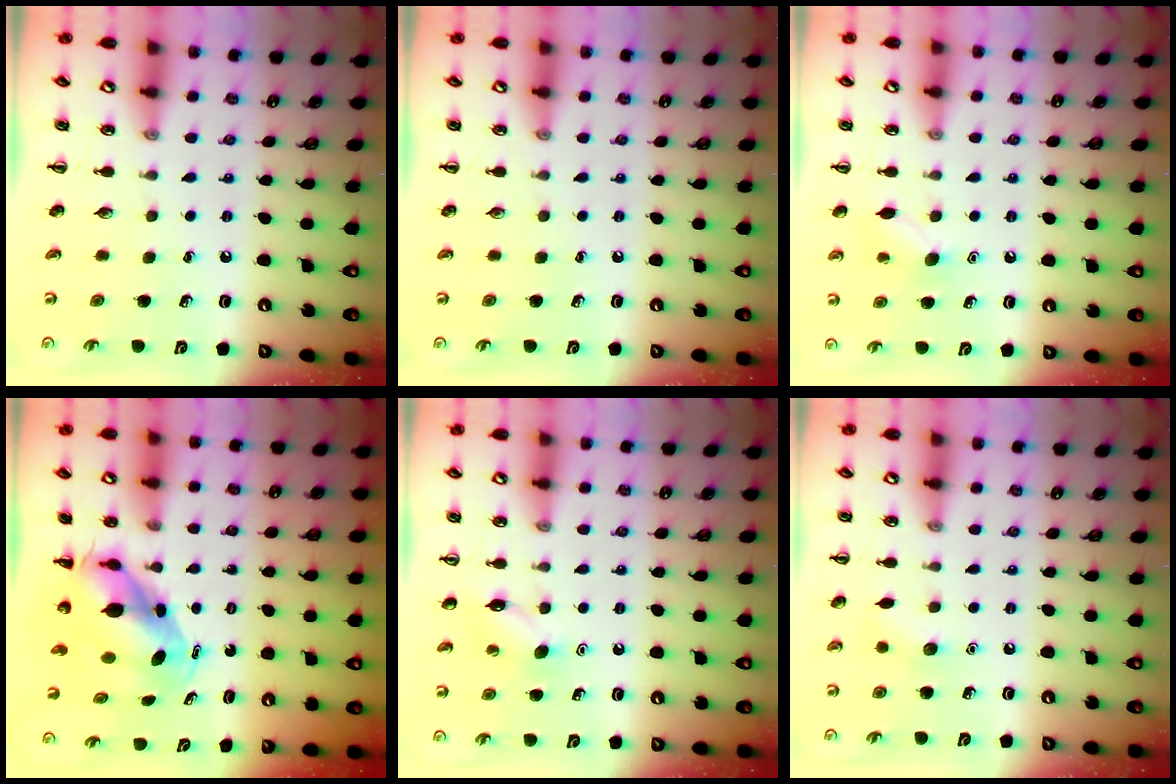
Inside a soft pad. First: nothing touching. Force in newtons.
{"total": 0.0}
{"total": 7.8, "press": 7.6, "slide": 1.9}
{"total": 5.4, "press": 5.2, "slide": 1.4}
{"total": 6.6, "press": 6.4, "slide": 1.7}
{"total": 5.4, "press": 5.2, "slide": 1.6}